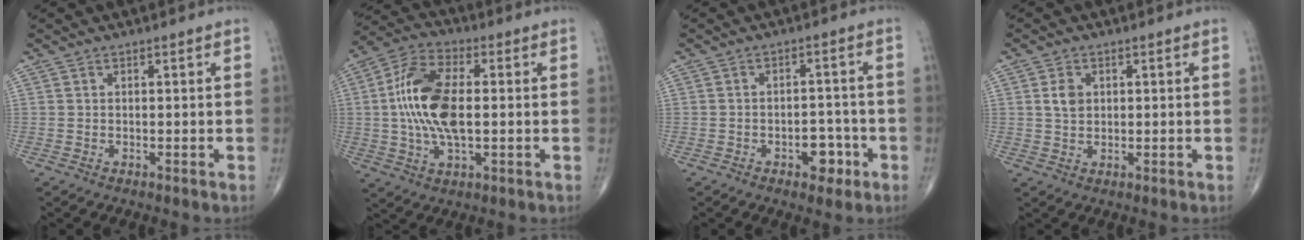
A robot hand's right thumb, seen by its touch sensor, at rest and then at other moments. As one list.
[{"total": 14.7, "force": [0.4, 7.2, 12.8], "torque": [-0.259, 0.014, 0.003]}, {"total": 5.4, "force": [-2.5, 3.1, 3.6], "torque": [-0.027, 0.021, -0.033]}, {"total": 3.2, "force": [0.8, 2.3, 2.1], "torque": [-0.030, -0.001, 0.015]}]